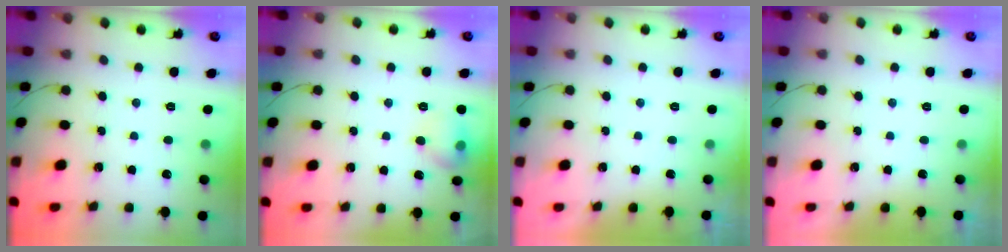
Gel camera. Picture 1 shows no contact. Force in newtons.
{"total": 7.5, "press": 7.4, "slide": 1.1}
{"total": 0.0}
{"total": 0.0}